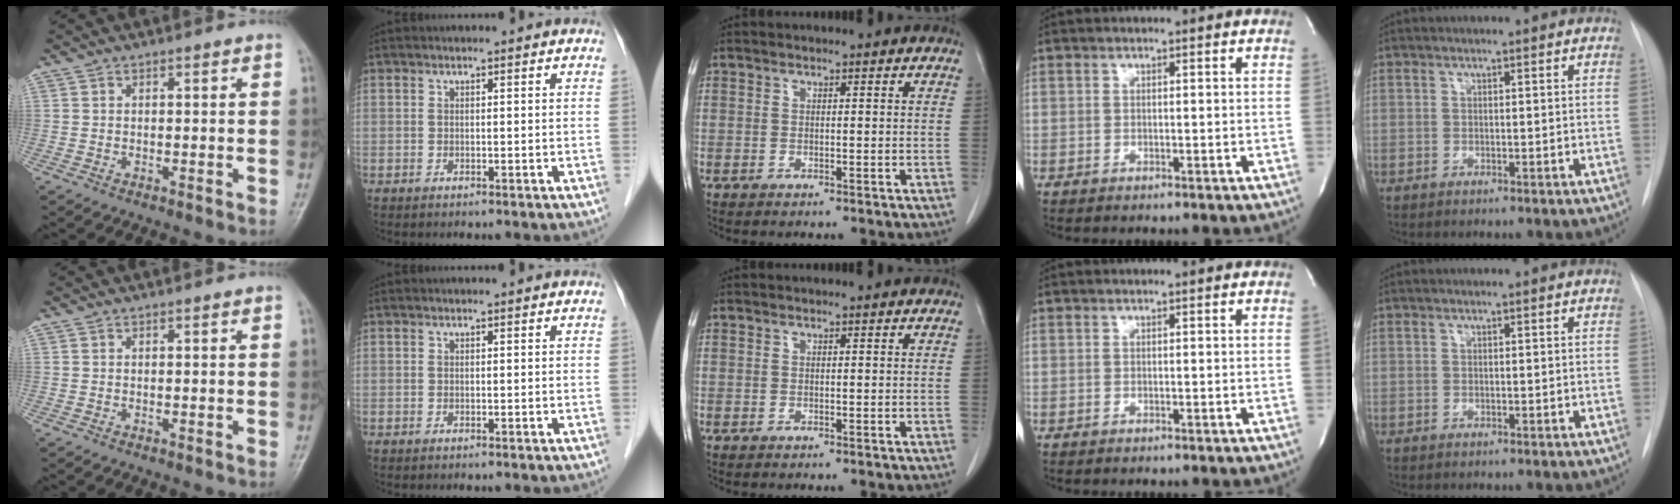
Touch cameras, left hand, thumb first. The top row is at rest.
{}